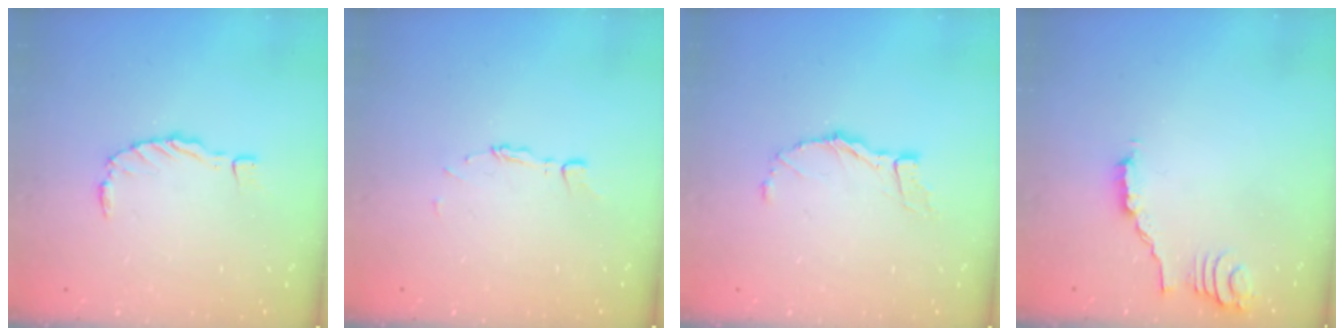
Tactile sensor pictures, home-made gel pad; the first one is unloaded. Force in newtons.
{"total": 4.8, "press": 4.8, "slide": 0.4}
{"total": 5.3, "press": 5.3, "slide": 0.3}
{"total": 2.0, "press": 2.0, "slide": 0.5}